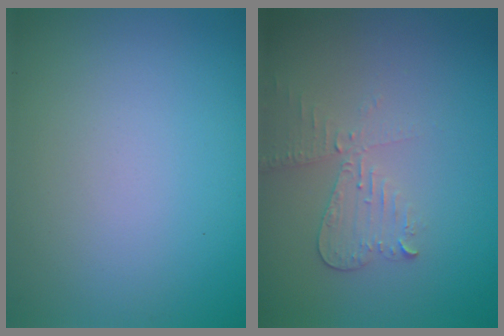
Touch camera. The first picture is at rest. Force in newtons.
{"total": 2.4, "press": 2.4, "slide": 0.5}